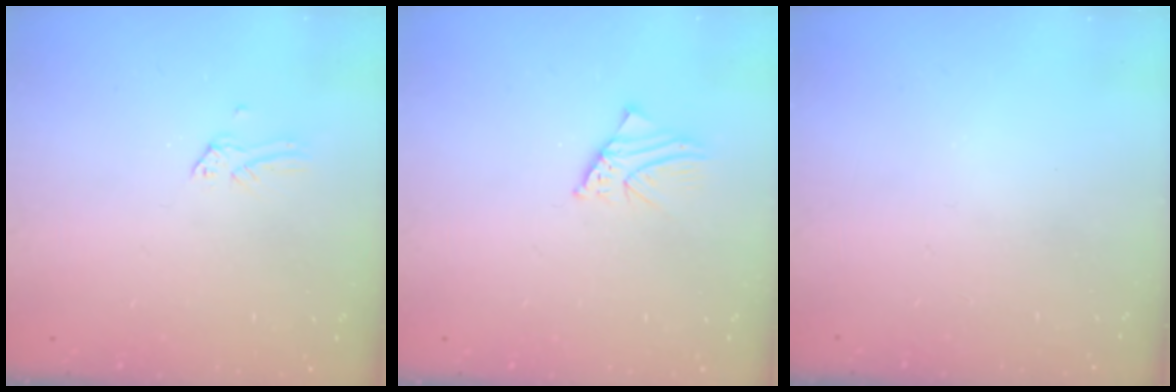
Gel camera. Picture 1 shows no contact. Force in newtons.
{"total": 1.5, "press": 1.5, "slide": 0.0}
{"total": 0.0}